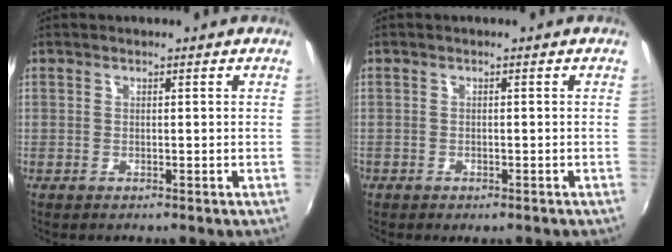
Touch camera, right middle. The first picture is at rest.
{"total": 1.6, "force": [-1.1, 1.1, 0.5], "torque": [-0.014, -0.005, -0.018]}